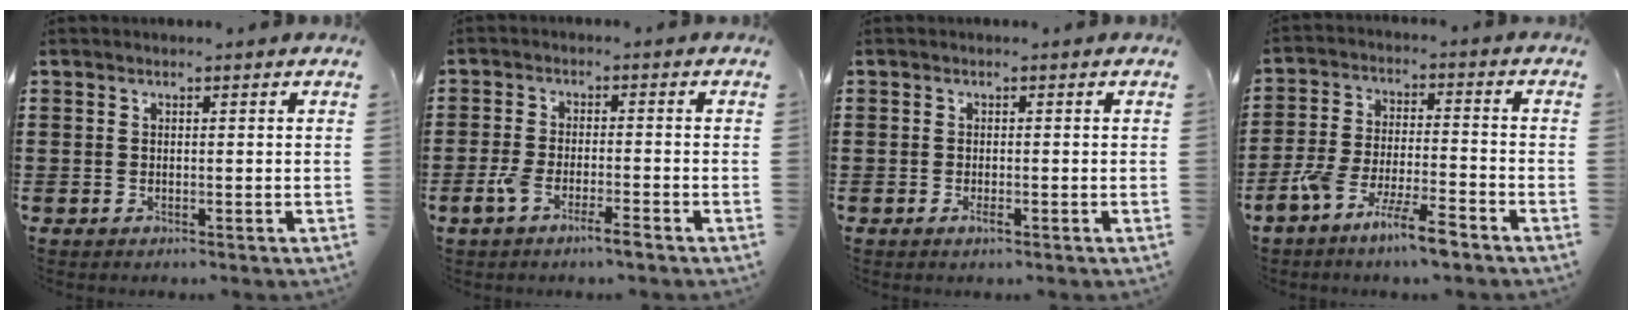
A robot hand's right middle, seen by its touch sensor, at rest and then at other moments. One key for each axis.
{"total": 4.3, "fx": -2.6, "fy": 0.8, "fz": 3.3, "tx": -0.073, "ty": -0.002, "tz": -0.053}
{"total": 1.1, "fx": -0.6, "fy": 0.3, "fz": 0.9, "tx": -0.020, "ty": -0.008, "tz": -0.008}
{"total": 8.2, "fx": -6.3, "fy": 1.0, "fz": 5.1, "tx": -0.113, "ty": -0.003, "tz": -0.123}